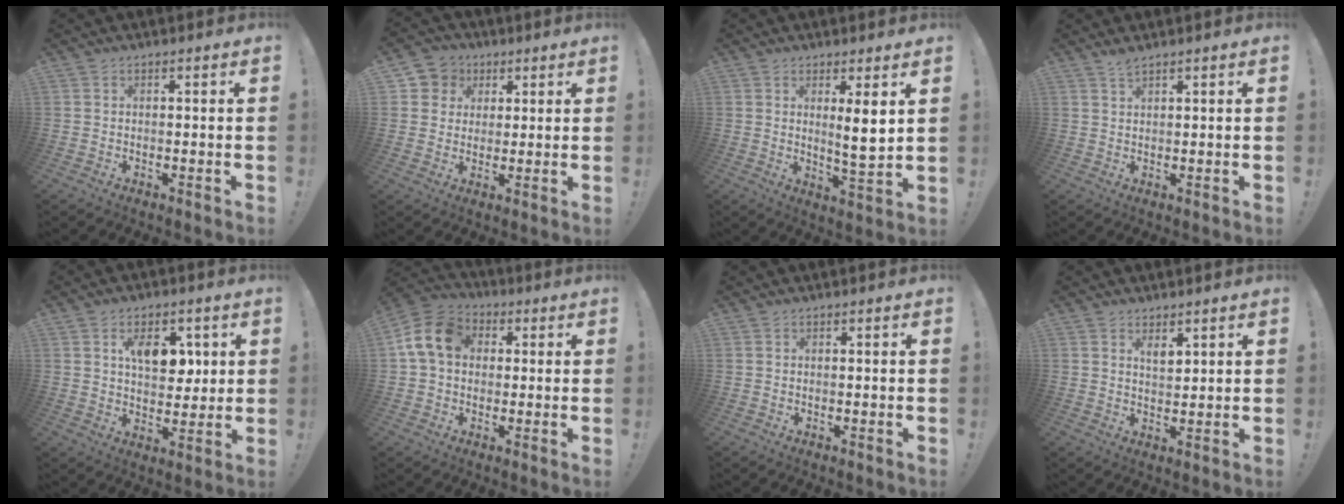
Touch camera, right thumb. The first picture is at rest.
{"total": 7.0, "force": [1.7, 6.7, 1.2], "torque": [-0.010, -0.009, 0.037]}
{"total": 6.8, "force": [2.3, 0.3, 6.4], "torque": [-0.097, -0.020, 0.034]}
{"total": 1.8, "force": [1.6, 0.2, 0.9], "torque": [-0.014, -0.007, 0.027]}
{"total": 10.0, "force": [3.7, 6.3, 6.9], "torque": [-0.092, -0.006, 0.067]}
{"total": 12.8, "force": [2.8, 9.8, 7.8], "torque": [-0.134, 0.015, 0.060]}
{"total": 0.0}
{"total": 3.4, "force": [2.4, 1.2, 2.0], "torque": [-0.028, -0.018, 0.039]}